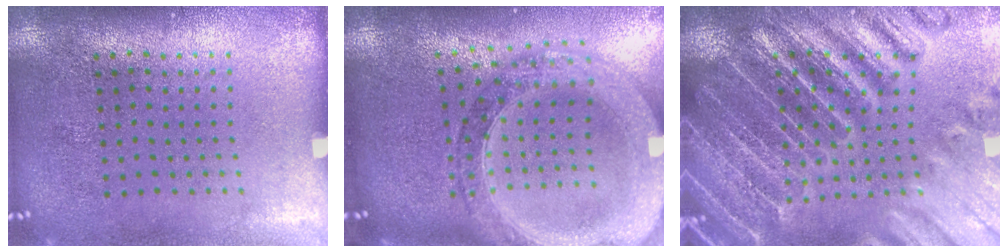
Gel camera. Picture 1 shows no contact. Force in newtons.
{"total": 2.6, "press": 2.3, "slide": 1.2}
{"total": 4.3, "press": 4.0, "slide": 1.6}